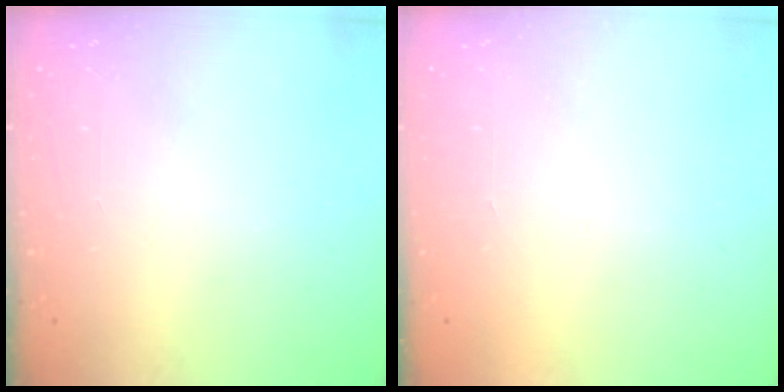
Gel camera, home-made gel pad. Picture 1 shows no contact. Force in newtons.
{"total": 1.5, "press": 1.5, "slide": 0.1}